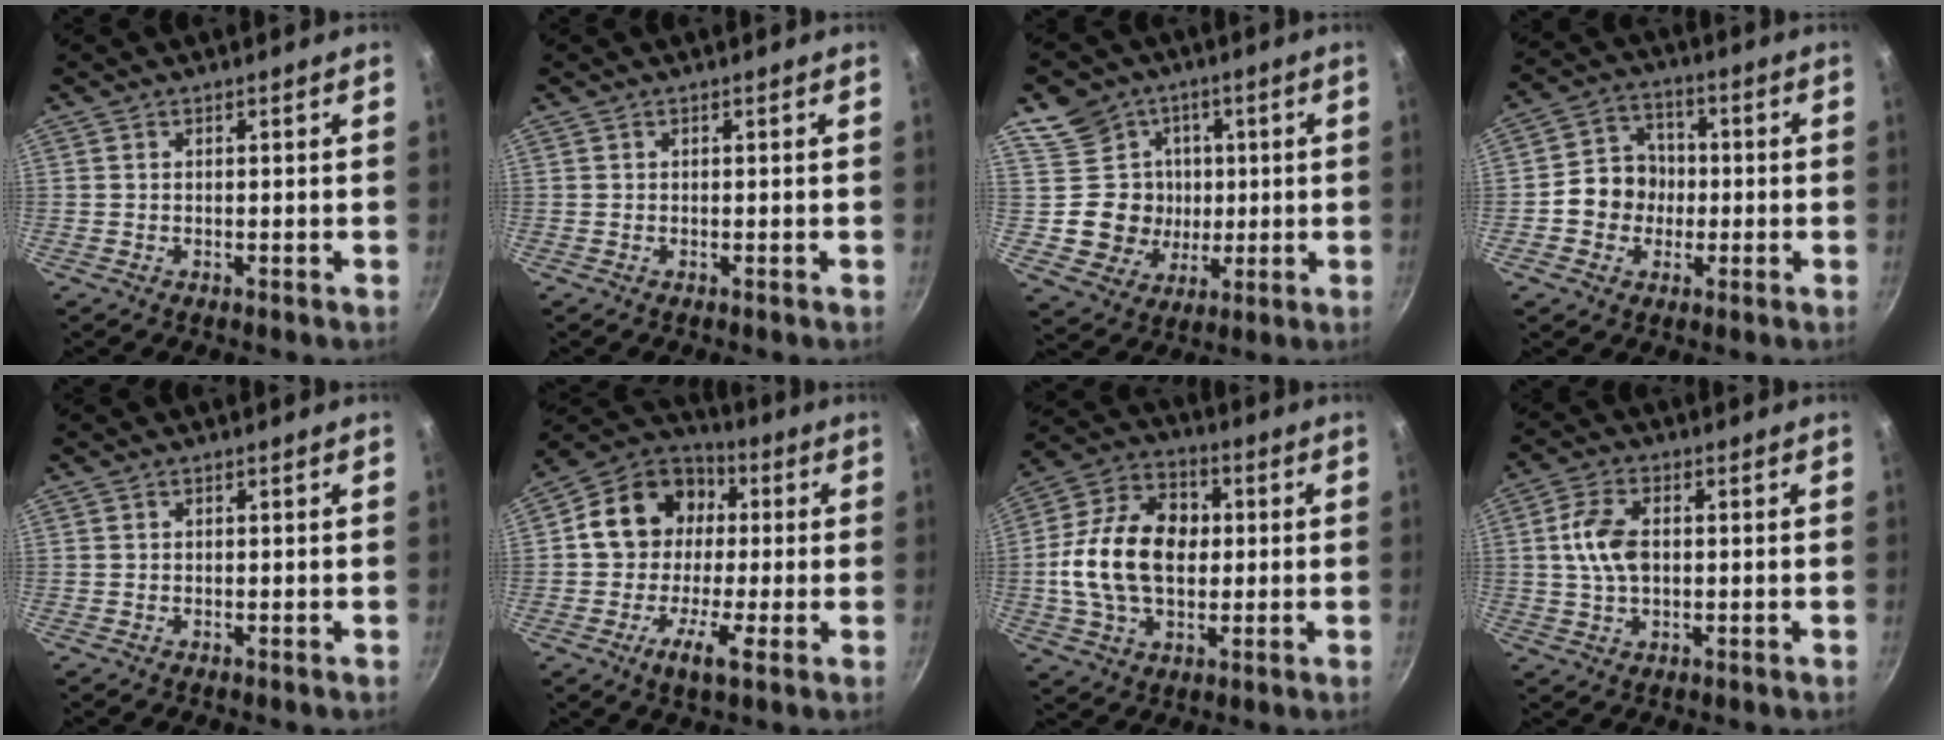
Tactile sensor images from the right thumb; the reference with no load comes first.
{"total": 0.0}
{"total": 12.8, "force": [2.1, 12.1, 3.7], "torque": [-0.030, -0.004, 0.038]}
{"total": 9.2, "force": [-1.1, 8.2, 4.0], "torque": [-0.028, 0.022, -0.035]}
{"total": 0.0}
{"total": 15.7, "force": [0.4, 12.0, 10.2], "torque": [-0.138, 0.037, -0.016]}
{"total": 18.1, "force": [0.4, 12.4, 13.2], "torque": [-0.209, 0.023, -0.005]}
{"total": 7.7, "force": [0.6, 4.7, 6.1], "torque": [-0.115, 0.009, 0.008]}